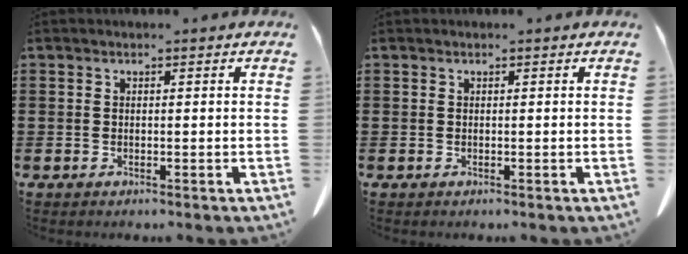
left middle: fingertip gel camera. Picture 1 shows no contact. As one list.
[{"total": 0.0}]